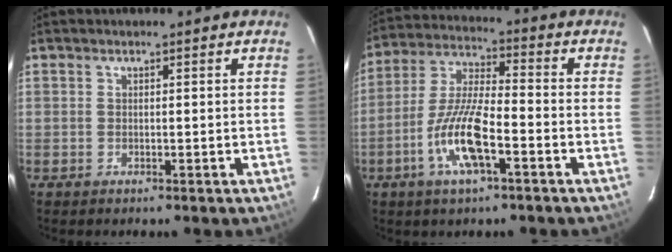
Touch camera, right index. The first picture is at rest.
{"total": 11.4, "force": [-4.6, 2.4, 10.2], "torque": [-0.211, -0.001, -0.087]}